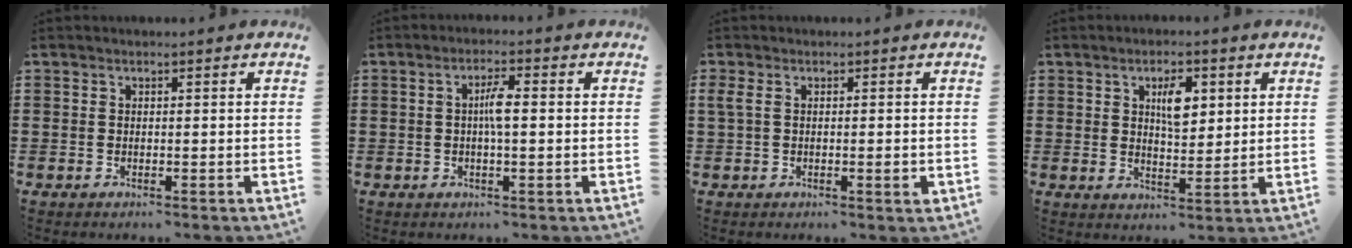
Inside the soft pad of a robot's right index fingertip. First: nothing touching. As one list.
[{"total": 3.4, "force": [-0.1, 0.6, 3.4], "torque": [-0.063, 0.000, -0.003]}, {"total": 2.8, "force": [-0.1, 0.8, 2.7], "torque": [-0.055, -0.001, -0.005]}, {"total": 5.2, "force": [1.8, 2.3, 4.3], "torque": [-0.067, -0.001, 0.024]}]